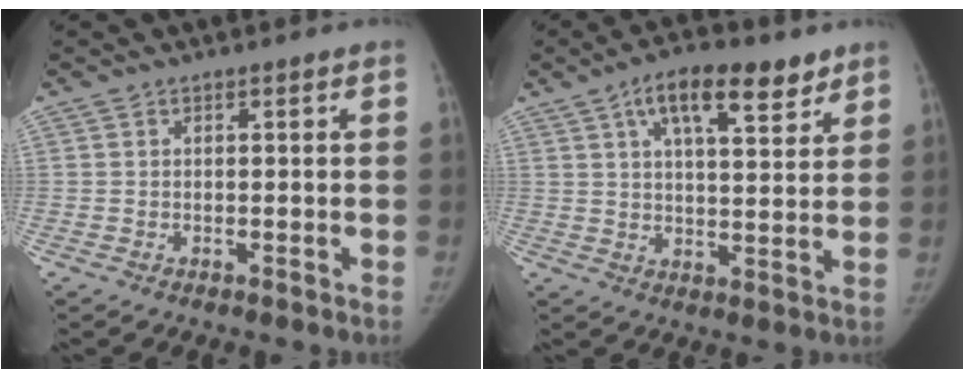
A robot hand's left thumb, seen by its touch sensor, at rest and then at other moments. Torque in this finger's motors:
{"motor_torque": [0.03, 0.10, 0.60, -0.12, 0.07]}